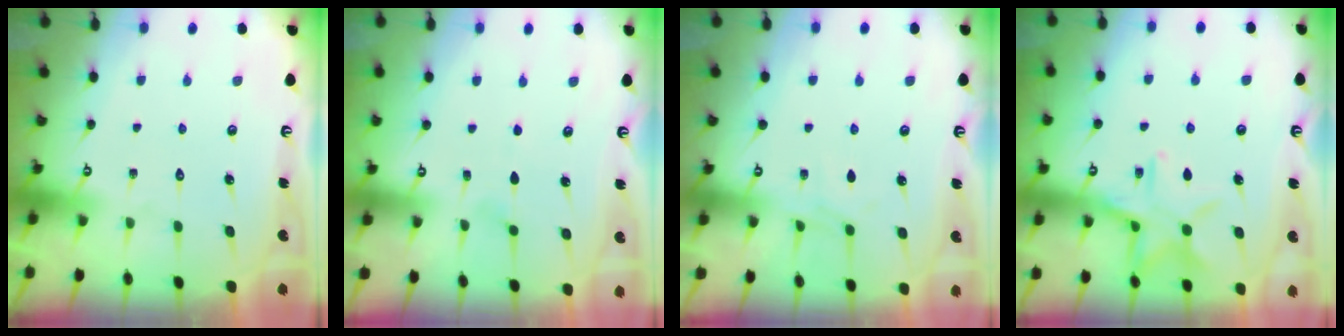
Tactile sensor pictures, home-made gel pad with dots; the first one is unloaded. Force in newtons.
{"total": 3.0, "press": 2.5, "slide": 1.6}
{"total": 5.5, "press": 5.4, "slide": 0.4}
{"total": 11.8, "press": 11.8, "slide": 0.8}